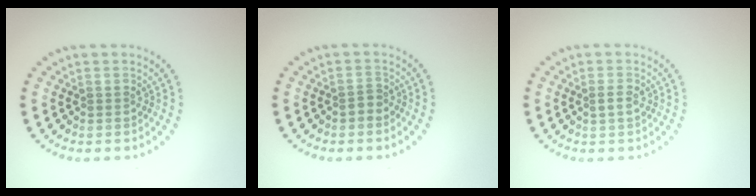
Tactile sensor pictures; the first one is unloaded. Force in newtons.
{"total": 1.1, "press": 0.8, "slide": 0.6}
{"total": 1.1, "press": 1.0, "slide": 0.3}